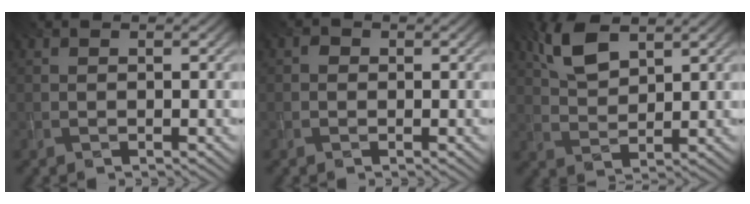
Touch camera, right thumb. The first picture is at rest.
{"total": 0.9, "force": [-0.1, 0.9, 0.3], "torque": [-0.002, -0.002, -0.007]}
{"total": 6.0, "force": [3.5, 2.6, 4.1], "torque": [-0.101, 0.005, 0.074]}